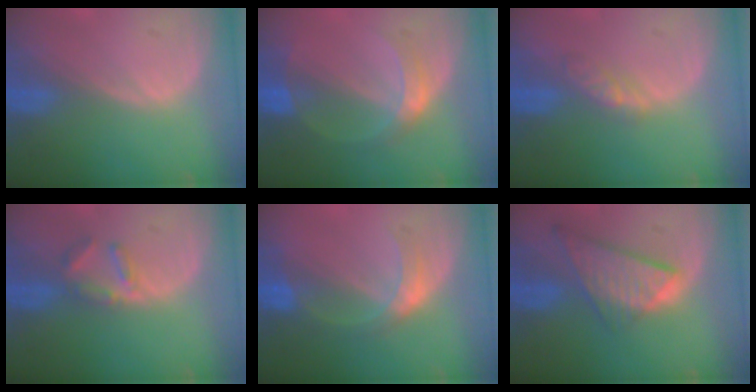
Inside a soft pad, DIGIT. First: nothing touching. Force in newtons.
{"total": 5.2, "press": 4.8, "slide": 1.9}
{"total": 3.1, "press": 2.8, "slide": 1.3}
{"total": 3.3, "press": 3.2, "slide": 0.4}
{"total": 5.2, "press": 4.8, "slide": 1.9}
{"total": 8.6, "press": 7.3, "slide": 4.5}